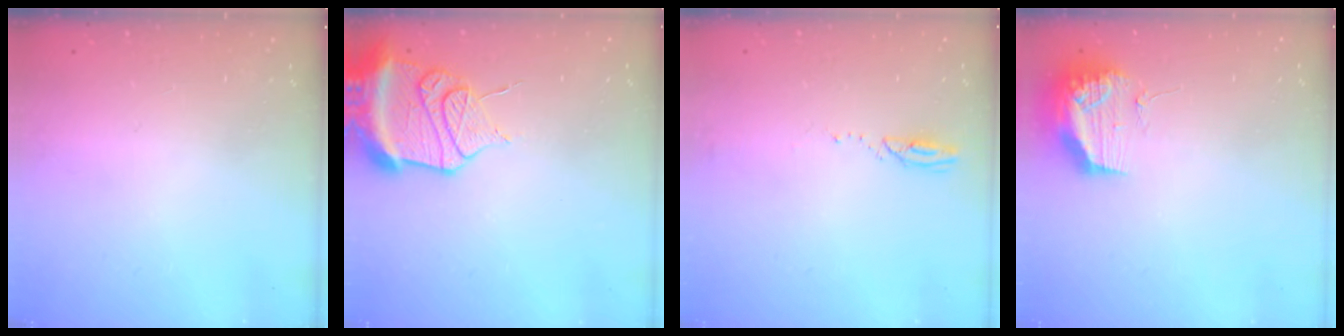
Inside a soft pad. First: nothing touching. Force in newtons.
{"total": 15.7, "press": 14.5, "slide": 6.0}
{"total": 2.4, "press": 2.4, "slide": 0.3}
{"total": 11.1, "press": 11.1, "slide": 0.8}